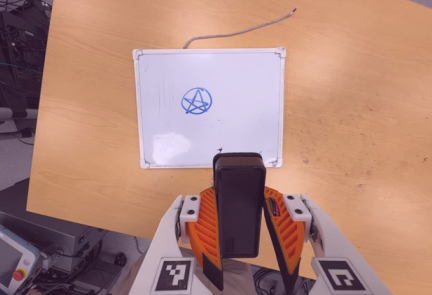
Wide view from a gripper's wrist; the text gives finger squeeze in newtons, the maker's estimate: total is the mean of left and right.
{"total": 6.1, "left": 5.0, "right": 7.2}